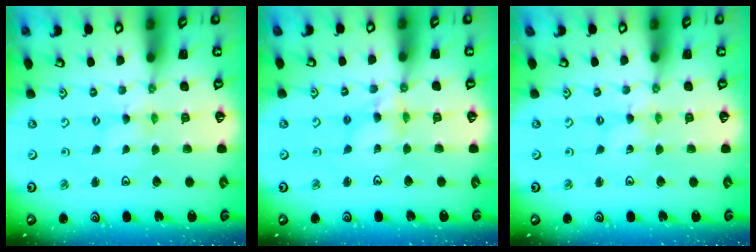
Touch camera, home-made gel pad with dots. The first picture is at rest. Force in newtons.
{"total": 6.2, "press": 6.1, "slide": 0.7}
{"total": 0.0}